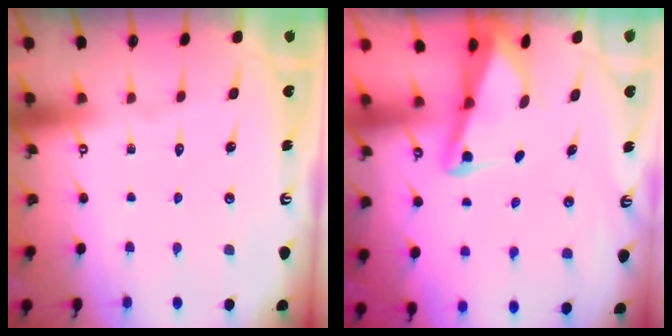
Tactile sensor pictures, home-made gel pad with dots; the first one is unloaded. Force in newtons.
{"total": 2.6, "press": 2.5, "slide": 0.6}